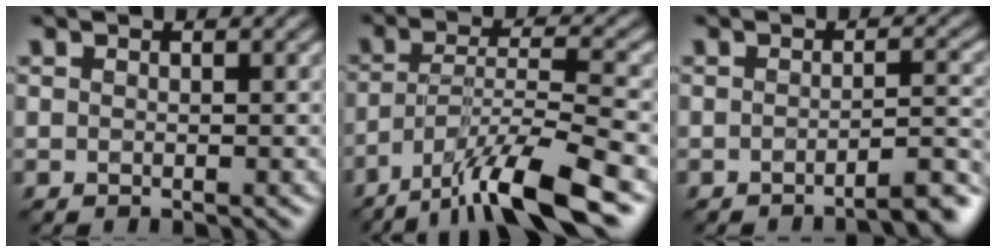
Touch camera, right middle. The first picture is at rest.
{"total": 9.5, "force": [-6.3, 1.9, 6.8], "torque": [-0.116, 0.010, -0.119]}
{"total": 3.5, "force": [-2.6, 0.7, 2.2], "torque": [-0.016, 0.019, -0.046]}